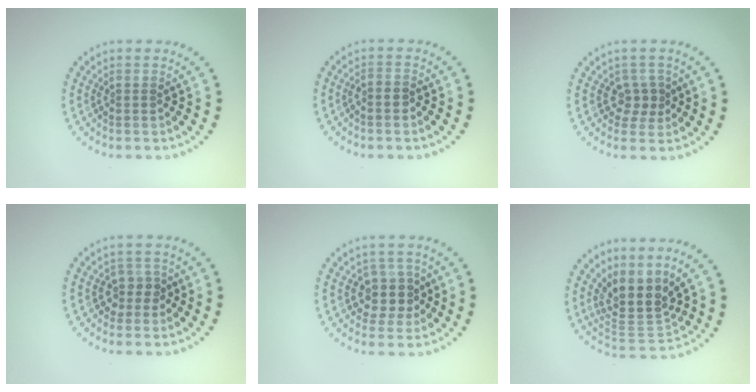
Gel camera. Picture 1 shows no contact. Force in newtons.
{"total": 0.9, "press": 0.7, "slide": 0.6}
{"total": 1.9, "press": 1.5, "slide": 1.1}
{"total": 1.9, "press": 1.5, "slide": 1.1}
{"total": 3.0, "press": 2.6, "slide": 1.5}
{"total": 4.3, "press": 3.4, "slide": 2.7}